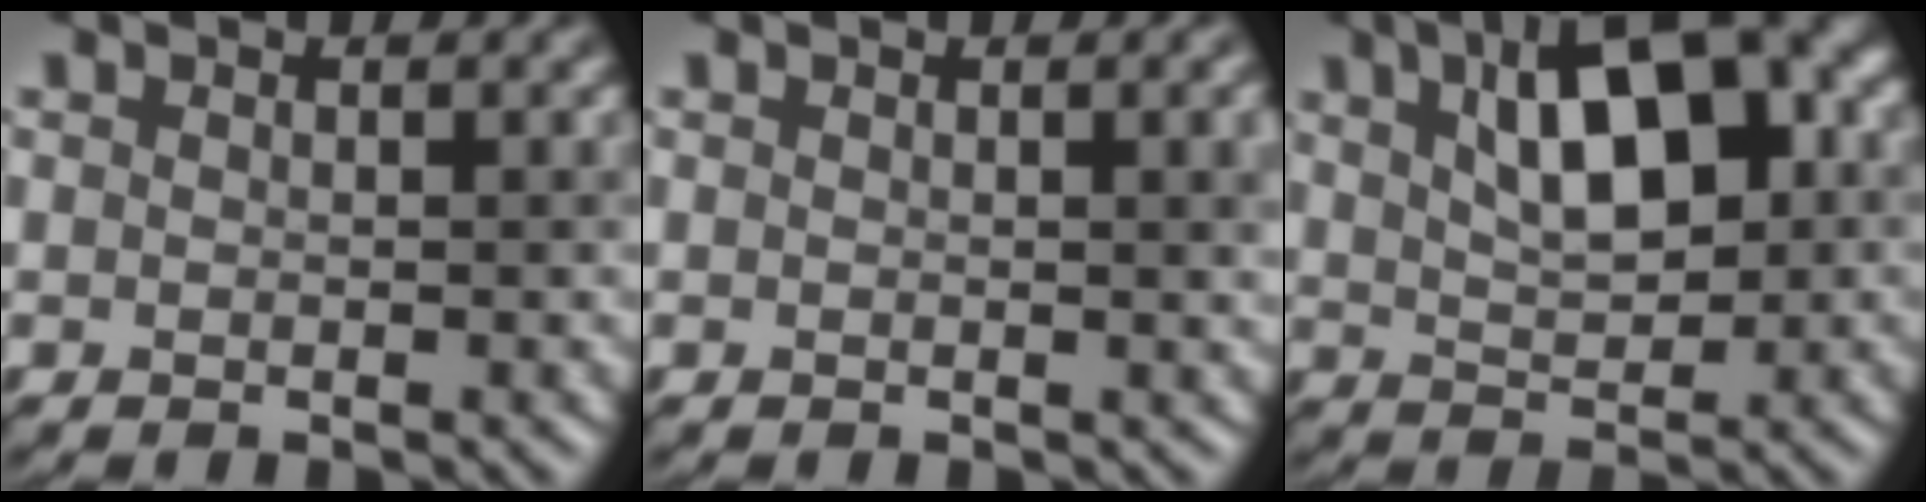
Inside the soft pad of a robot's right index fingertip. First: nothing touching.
{"total": 2.8, "force": [0.6, 1.0, 2.6], "torque": [-0.018, 0.006, 0.005]}
{"total": 9.6, "force": [3.3, 4.1, 8.0], "torque": [-0.123, 0.022, 0.049]}